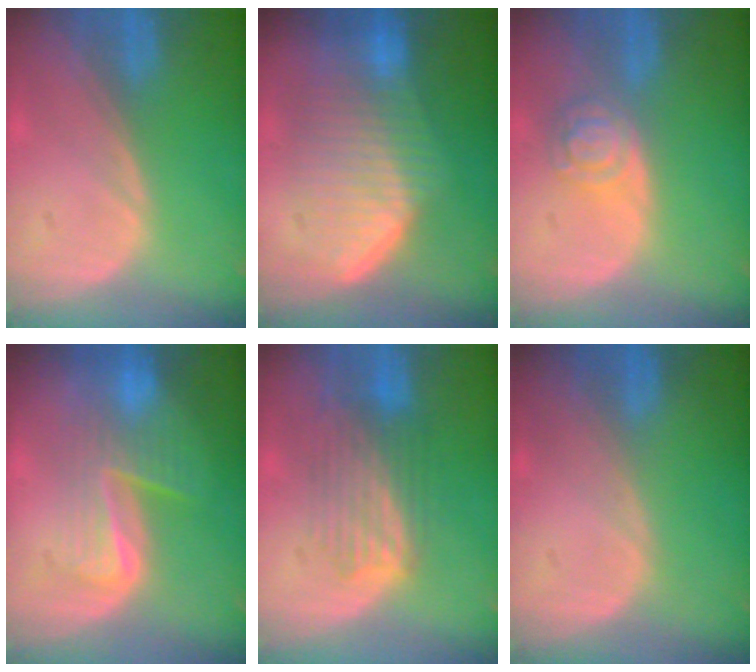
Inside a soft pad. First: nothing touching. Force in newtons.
{"total": 8.9, "press": 8.7, "slide": 2.0}
{"total": 5.2, "press": 4.6, "slide": 2.4}
{"total": 6.3, "press": 6.1, "slide": 1.5}
{"total": 6.1, "press": 6.1, "slide": 0.6}
{"total": 0.0}